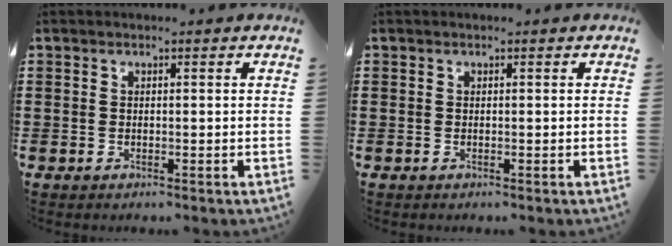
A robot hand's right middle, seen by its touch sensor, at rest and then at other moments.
{"total": 0.0}